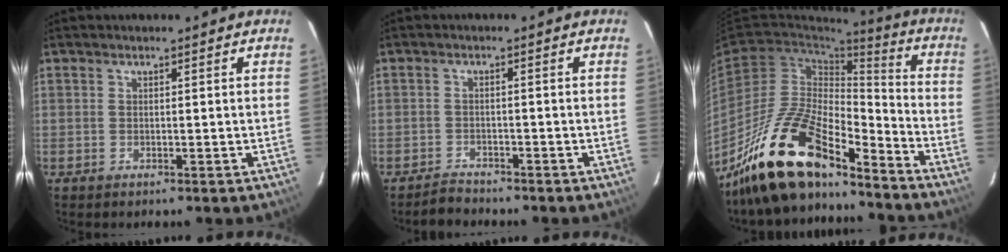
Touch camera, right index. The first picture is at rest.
{"total": 2.6, "force": [-2.4, 0.9, 0.0], "torque": [-0.006, 0.006, -0.043]}
{"total": 22.0, "force": [-15.0, 9.1, 13.2], "torque": [-0.275, -0.023, -0.261]}